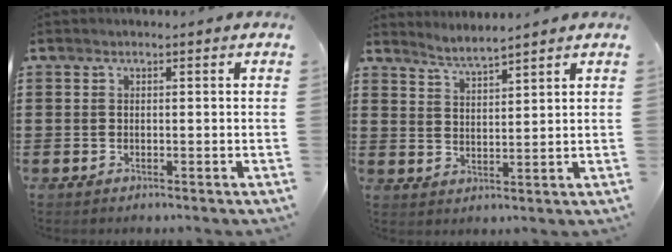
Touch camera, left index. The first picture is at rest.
{"total": 3.3, "force": [3.2, -0.6, 0.5], "torque": [-0.019, -0.012, 0.059]}